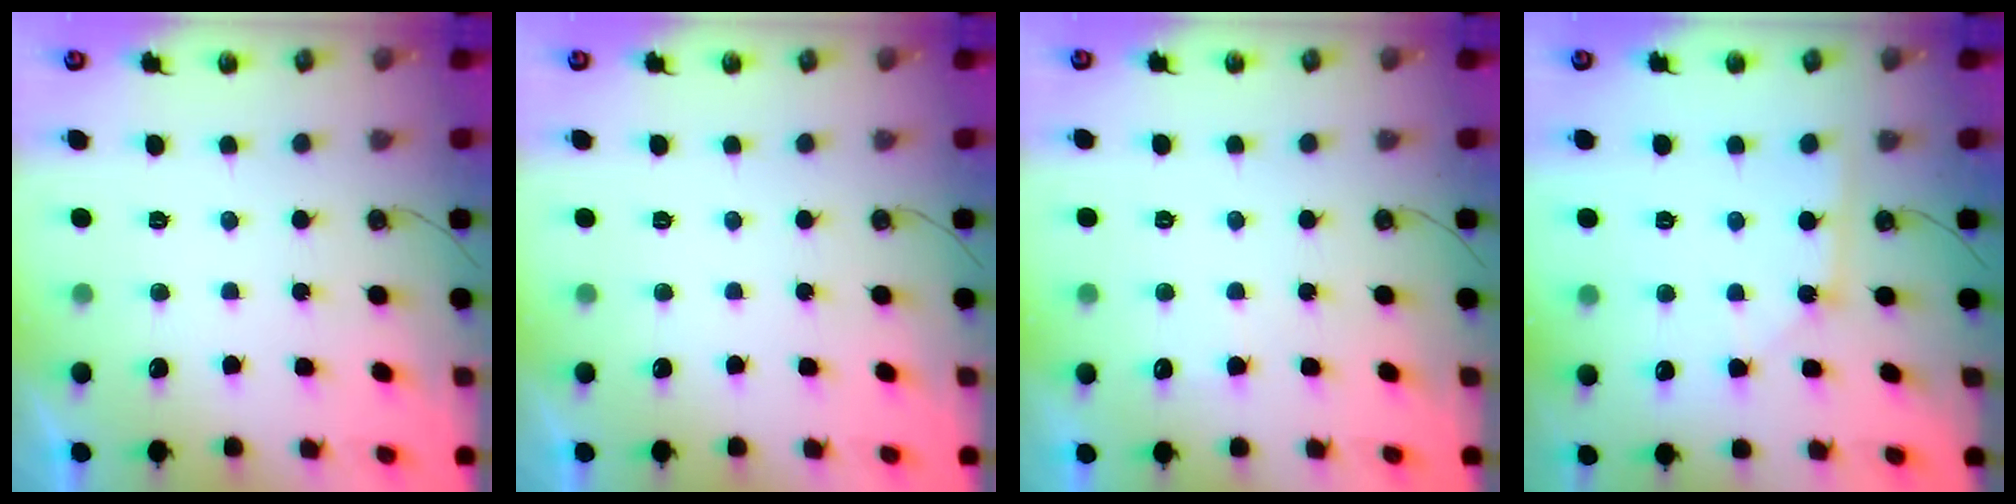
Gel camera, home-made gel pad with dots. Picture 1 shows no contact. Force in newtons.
{"total": 0.0}
{"total": 3.5, "press": 3.5, "slide": 0.6}
{"total": 2.1, "press": 2.1, "slide": 0.3}